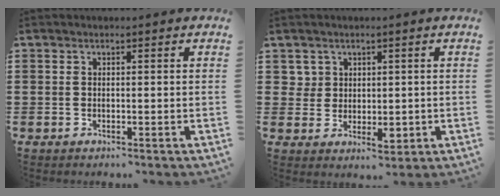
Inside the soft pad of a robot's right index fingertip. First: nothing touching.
{"total": 3.8, "force": [1.3, 3.3, 1.2], "torque": [-0.028, 0.009, 0.024]}